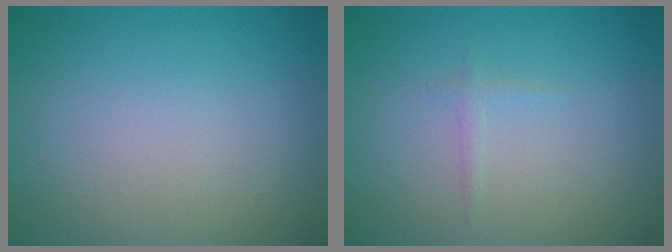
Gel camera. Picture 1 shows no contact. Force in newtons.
{"total": 0.6, "press": 0.6, "slide": 0.0}